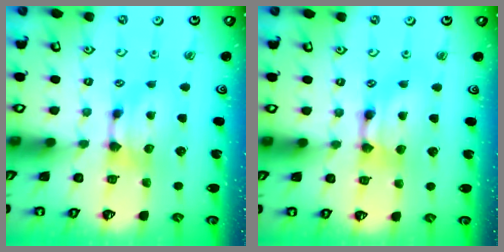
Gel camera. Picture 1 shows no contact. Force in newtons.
{"total": 2.0, "press": 2.0, "slide": 0.1}